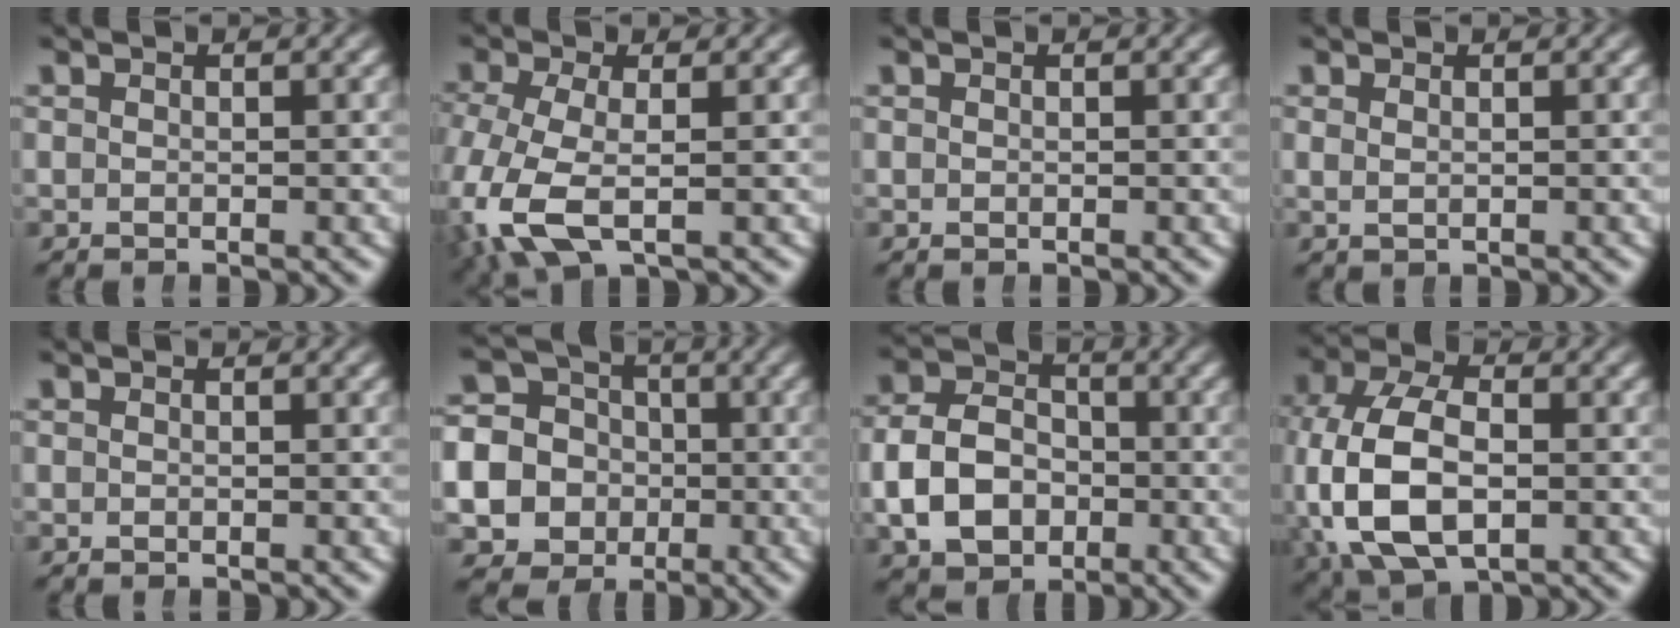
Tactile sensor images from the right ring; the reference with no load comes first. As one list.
[{"total": 6.3, "force": [-1.9, 4.2, 4.2], "torque": [-0.133, -0.041, -0.014]}, {"total": 0.0}, {"total": 0.6, "force": [0.3, 0.0, 0.5], "torque": [-0.007, -0.005, 0.012]}, {"total": 0.0}, {"total": 15.8, "force": [-2.8, 14.7, 5.1], "torque": [-0.155, -0.058, -0.056]}, {"total": 8.3, "force": [-1.4, 6.9, 4.3], "torque": [-0.086, -0.018, -0.022]}, {"total": 9.9, "force": [-1.2, 7.1, 6.8], "torque": [-0.190, -0.045, 0.004]}]